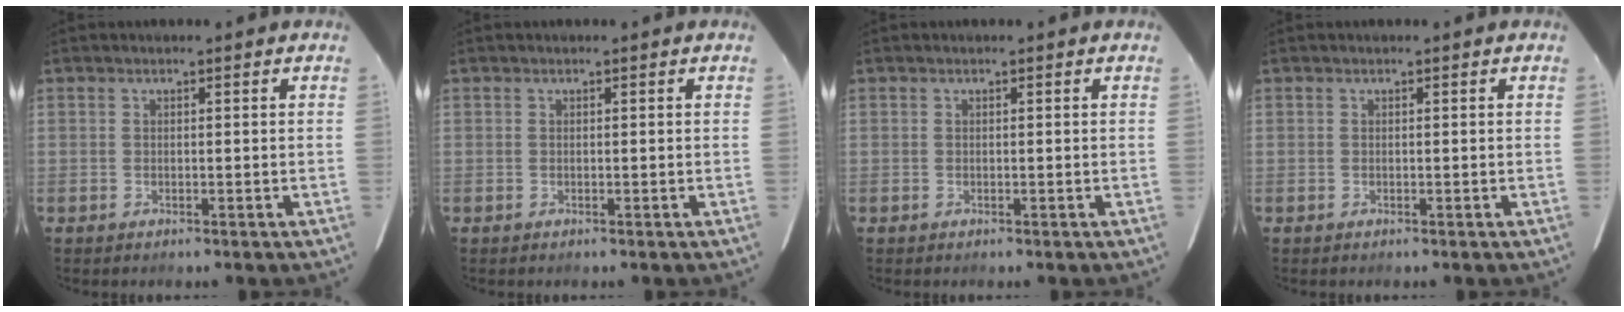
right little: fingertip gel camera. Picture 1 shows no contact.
{"total": 0.0}
{"total": 0.0}
{"total": 0.0}